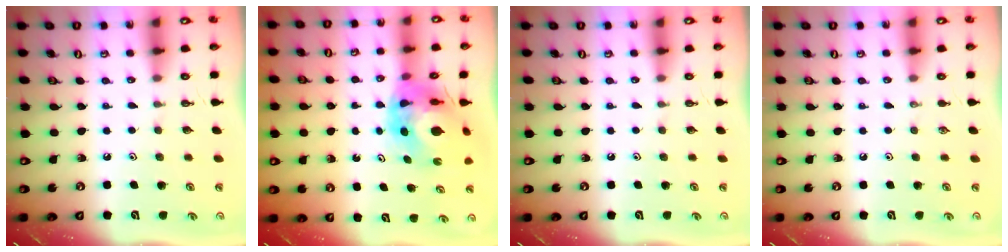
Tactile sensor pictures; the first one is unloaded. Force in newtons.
{"total": 11.2, "press": 11.1, "slide": 1.0}
{"total": 0.0}
{"total": 0.0}